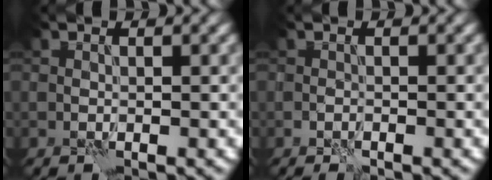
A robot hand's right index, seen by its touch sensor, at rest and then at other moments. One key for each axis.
{"total": 0.9, "fx": -0.7, "fy": 0.2, "fz": 0.5, "tx": -0.010, "ty": 0.000, "tz": -0.015}